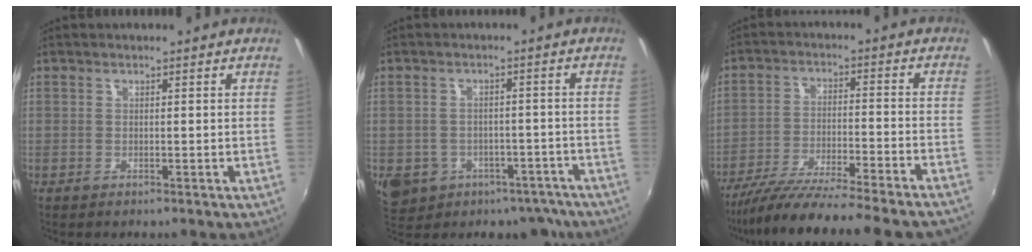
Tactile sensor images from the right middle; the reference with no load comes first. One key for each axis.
{"total": 16.2, "fx": -9.6, "fy": 11.2, "fz": 6.7, "tx": -0.154, "ty": 0.010, "tz": -0.100}
{"total": 22.6, "fx": -20.2, "fy": -0.6, "fz": 10.2, "tx": -0.184, "ty": -0.068, "tz": -0.307}